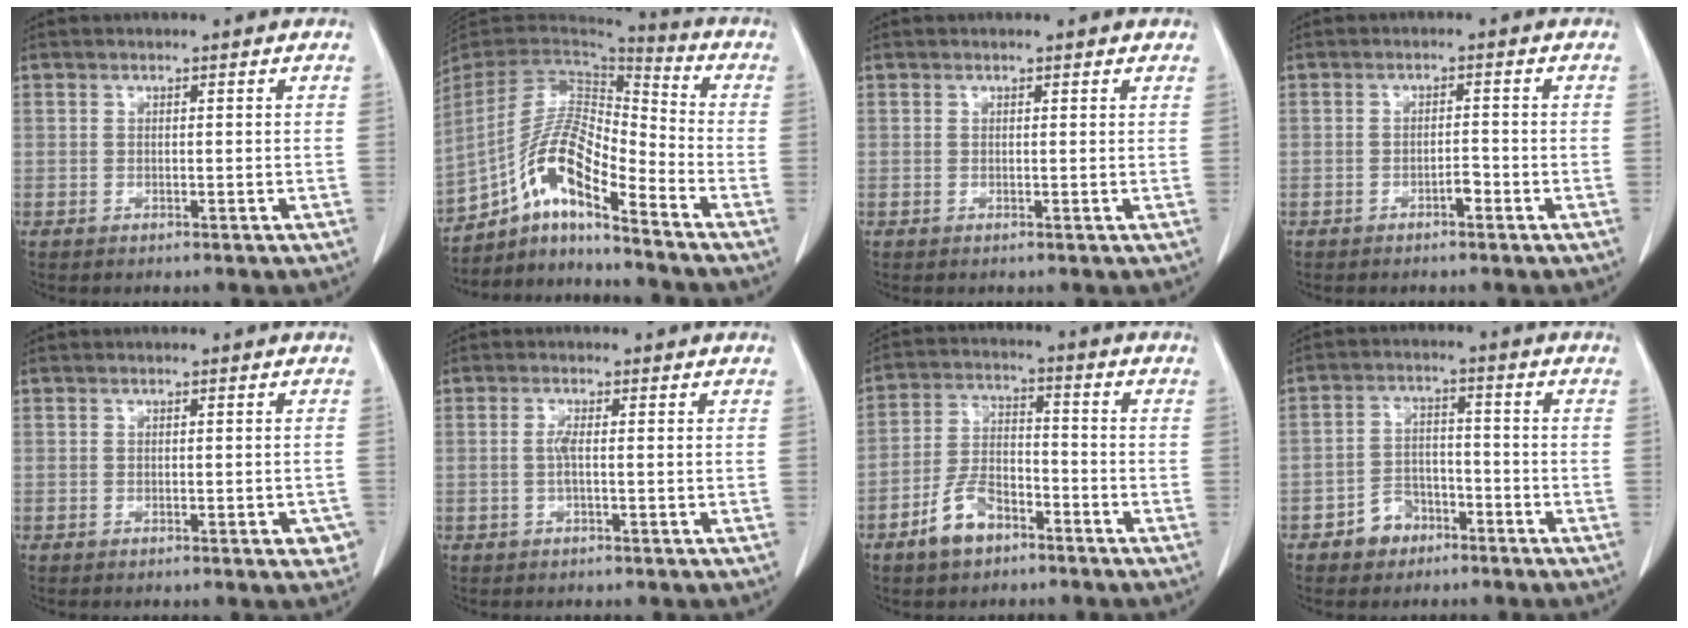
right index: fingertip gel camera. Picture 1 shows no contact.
{"total": 13.6, "force": [-8.3, 2.7, 10.4], "torque": [-0.207, 0.016, -0.151]}
{"total": 0.8, "force": [0.7, 0.2, 0.2], "torque": [-0.008, 0.001, 0.005]}
{"total": 1.5, "force": [-1.0, 0.4, 1.1], "torque": [-0.014, 0.004, -0.014]}
{"total": 2.1, "force": [-1.0, 0.8, 1.7], "torque": [-0.010, 0.002, -0.011]}
{"total": 1.6, "force": [-0.1, 0.1, 1.6], "torque": [-0.032, 0.002, -0.002]}
{"total": 7.7, "force": [-4.8, 4.0, 4.5], "torque": [-0.100, 0.009, -0.088]}
{"total": 5.3, "force": [-3.2, 3.9, 1.6], "torque": [-0.029, 0.014, -0.052]}